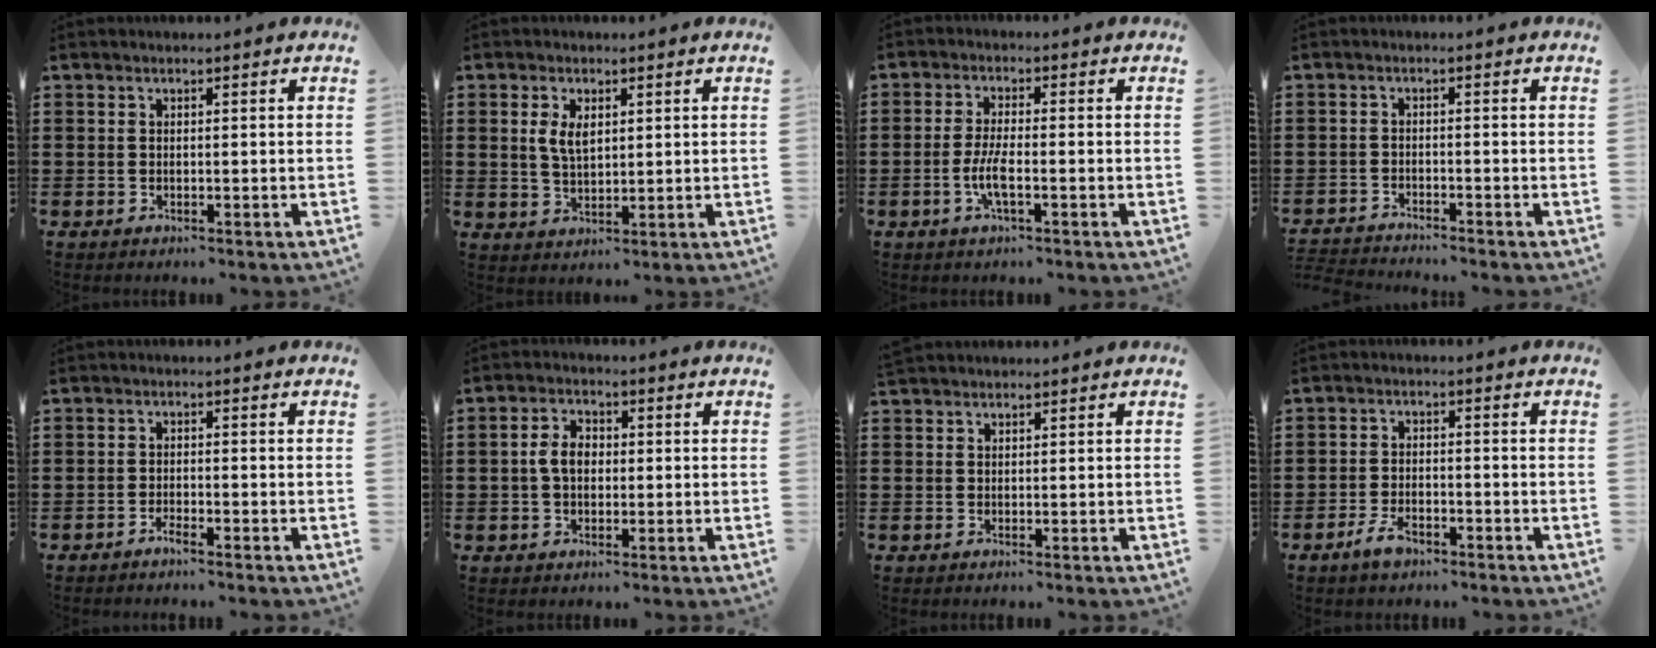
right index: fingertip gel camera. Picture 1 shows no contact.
{"total": 4.0, "force": [1.1, 2.1, 3.2], "torque": [-0.069, 0.008, 0.020]}
{"total": 4.3, "force": [-1.5, 0.8, 4.0], "torque": [-0.089, -0.006, -0.033]}
{"total": 2.2, "force": [-2.2, 0.0, -0.2], "torque": [-0.002, 0.001, -0.048]}
{"total": 1.4, "force": [-1.3, 0.0, 0.5], "torque": [-0.010, -0.001, -0.024]}
{"total": 4.3, "force": [0.1, 2.8, 3.2], "torque": [-0.074, 0.010, -0.004]}
{"total": 1.0, "force": [1.0, 0.3, -0.1], "torque": [0.000, 0.002, 0.020]}
{"total": 3.4, "force": [-2.3, 1.5, 2.0], "torque": [-0.041, 0.004, -0.047]}